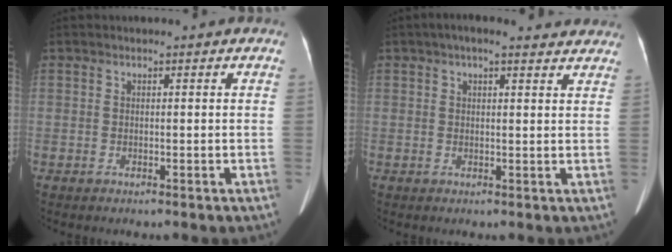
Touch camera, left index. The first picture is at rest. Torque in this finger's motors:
{"motor_torque": [0.15, 0.05, -0.04, -0.05]}